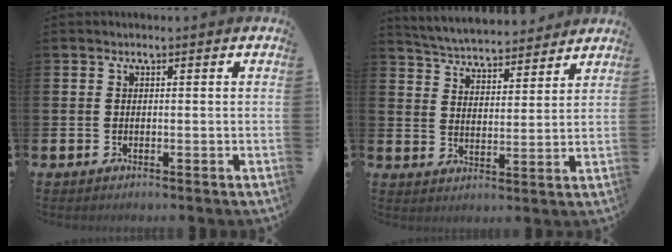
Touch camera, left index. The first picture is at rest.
{"total": 5.1, "force": [5.0, 0.8, 0.4], "torque": [-0.029, -0.038, 0.087]}